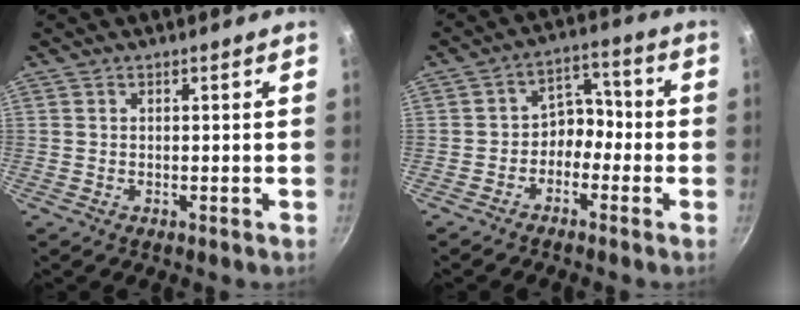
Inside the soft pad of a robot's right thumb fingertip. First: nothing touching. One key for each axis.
{"total": 5.4, "fx": -2.0, "fy": 4.1, "fz": 2.8, "tx": -0.002, "ty": 0.038, "tz": -0.044}